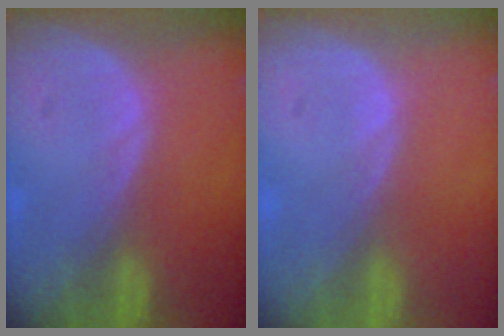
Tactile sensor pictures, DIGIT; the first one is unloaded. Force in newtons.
{"total": 0.6, "press": 0.1, "slide": 0.6}